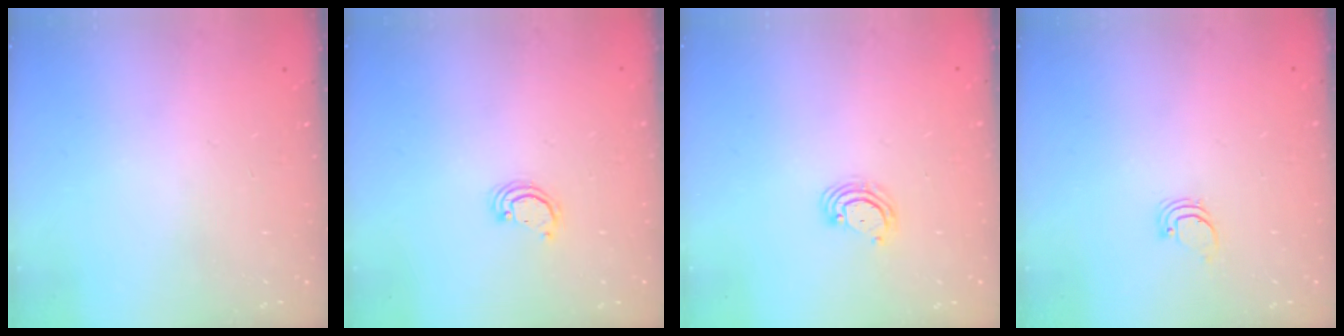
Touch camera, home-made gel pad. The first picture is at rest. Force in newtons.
{"total": 2.1, "press": 2.1, "slide": 0.1}
{"total": 5.5, "press": 5.5, "slide": 0.6}
{"total": 0.9, "press": 0.9, "slide": 0.1}